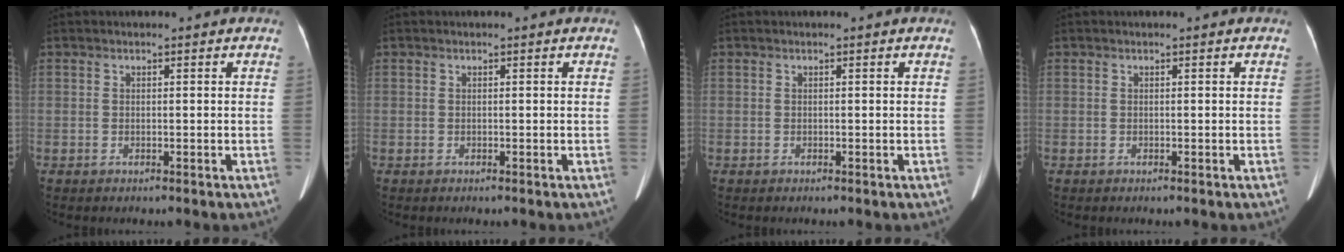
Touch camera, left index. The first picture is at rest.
{"total": 0.0}
{"total": 0.0}
{"total": 0.0}